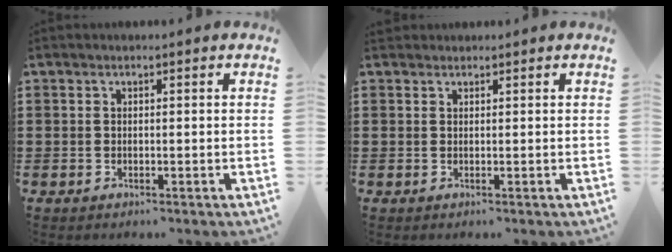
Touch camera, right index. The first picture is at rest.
{"total": 0.7, "force": [0.6, 0.3, -0.1], "torque": [0.001, 0.002, 0.013]}